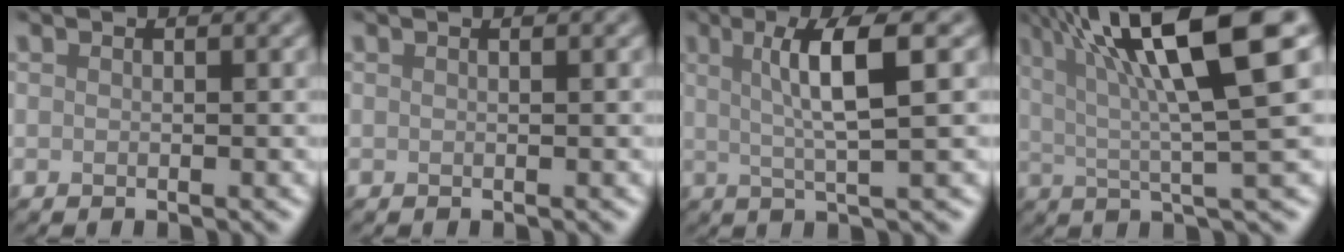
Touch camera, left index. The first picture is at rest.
{"total": 0.7, "force": [0.3, 0.3, 0.5], "torque": [-0.002, 0.003, -0.001]}
{"total": 5.6, "force": [1.5, 0.9, 5.3], "torque": [-0.087, 0.007, 0.025]}
{"total": 12.5, "force": [4.6, 2.4, 11.4], "torque": [-0.157, 0.023, 0.068]}